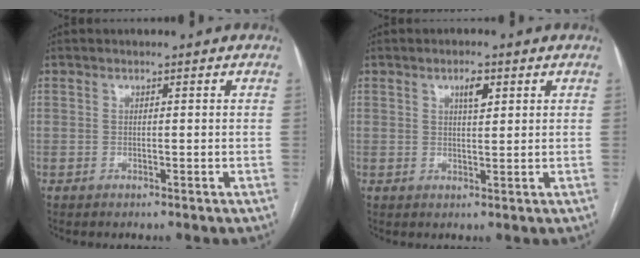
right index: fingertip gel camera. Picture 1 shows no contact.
{"total": 2.7, "force": [1.3, 0.9, 2.2], "torque": [-0.037, 0.002, 0.022]}